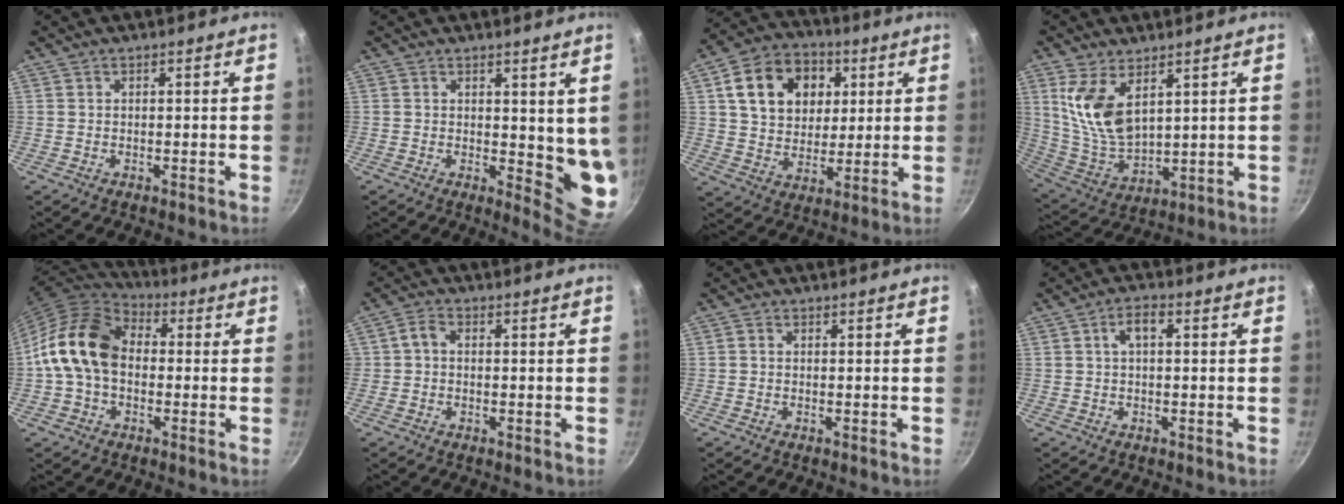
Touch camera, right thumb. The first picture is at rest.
{"total": 7.4, "force": [2.0, 3.4, 6.2], "torque": [-0.066, -0.032, 0.028]}
{"total": 16.1, "force": [4.8, 12.5, 9.0], "torque": [-0.127, 0.004, 0.075]}
{"total": 12.1, "force": [5.0, 6.3, 9.0], "torque": [-0.170, -0.042, 0.113]}
{"total": 14.7, "force": [-0.2, 10.6, 10.2], "torque": [-0.160, 0.033, -0.023]}
{"total": 2.5, "force": [-0.3, 1.9, 1.6], "torque": [-0.032, 0.011, -0.013]}
{"total": 0.7, "force": [-0.2, 0.5, 0.3], "torque": [-0.006, 0.003, -0.005]}
{"total": 3.4, "force": [0.4, 1.7, 2.9], "torque": [-0.058, 0.013, 0.003]}